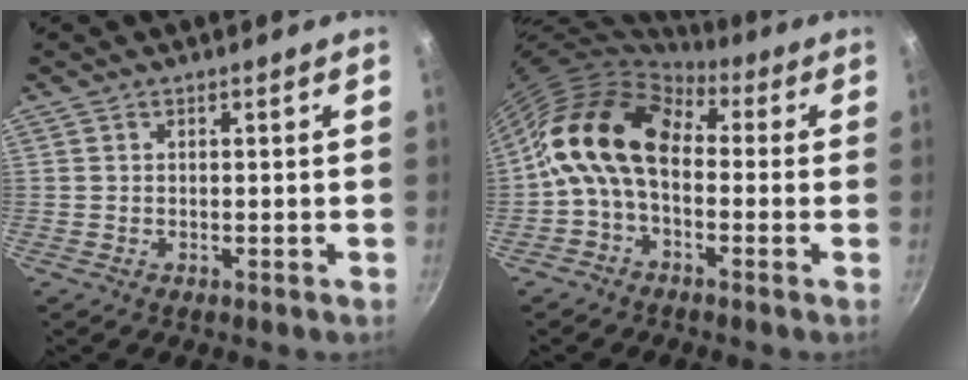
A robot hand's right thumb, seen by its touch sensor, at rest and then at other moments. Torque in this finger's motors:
{"motor_torque": [2.50, 2.51, 0.52, -0.40, 0.24]}